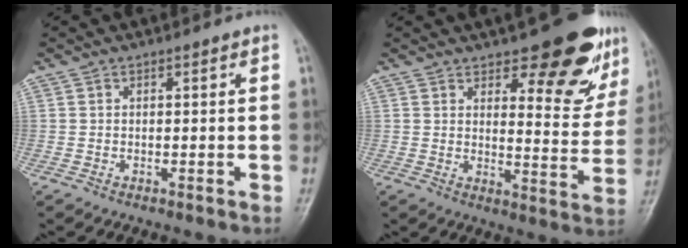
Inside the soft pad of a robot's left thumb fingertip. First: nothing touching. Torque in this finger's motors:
{"motor_torque": [0.15, 0.60, -0.10, -0.28, 0.08]}